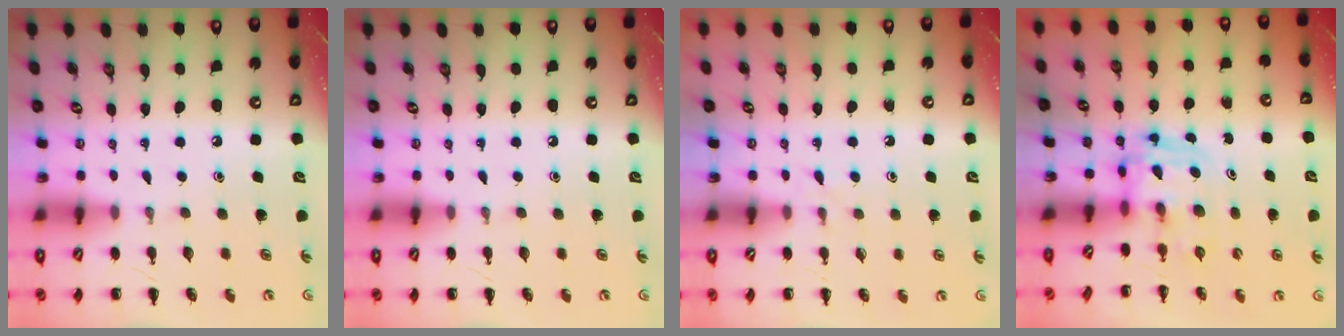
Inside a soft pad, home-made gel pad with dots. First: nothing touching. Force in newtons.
{"total": 0.0}
{"total": 3.5, "press": 3.2, "slide": 1.4}
{"total": 3.7, "press": 3.6, "slide": 0.6}